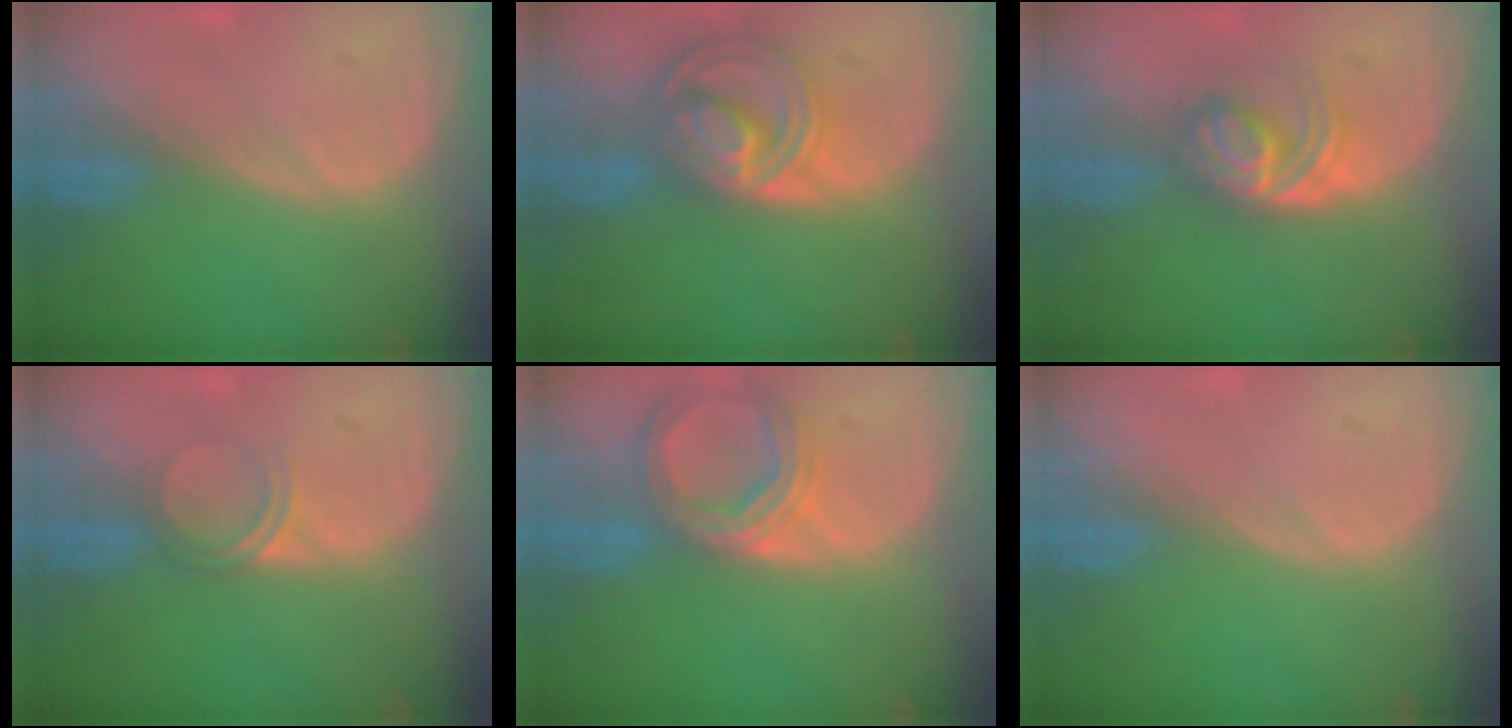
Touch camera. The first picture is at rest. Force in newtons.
{"total": 8.5, "press": 7.3, "slide": 4.4}
{"total": 6.0, "press": 5.2, "slide": 2.8}
{"total": 2.5, "press": 2.1, "slide": 1.2}
{"total": 6.9, "press": 6.4, "slide": 2.7}
{"total": 0.0}